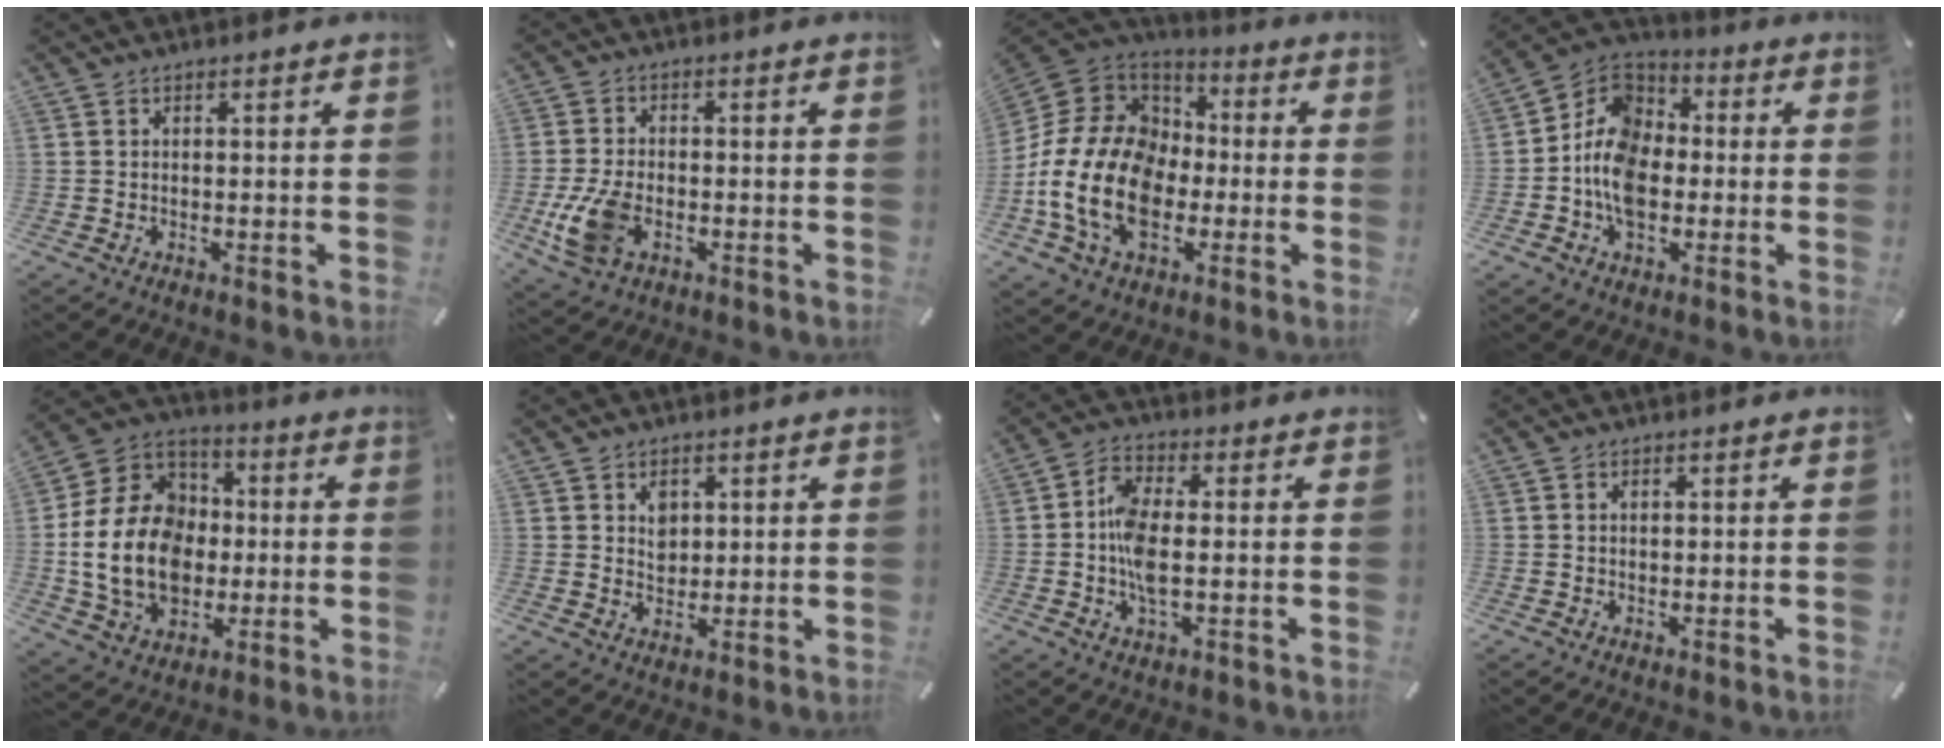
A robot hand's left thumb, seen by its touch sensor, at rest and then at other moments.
{"total": 9.6, "force": [-2.8, 6.1, 6.9], "torque": [-0.158, 0.000, -0.050]}
{"total": 20.2, "force": [-5.1, 15.6, 11.9], "torque": [-0.258, 0.026, -0.083]}
{"total": 12.3, "force": [-3.6, 9.4, 7.1], "torque": [-0.172, 0.018, -0.072]}
{"total": 20.6, "force": [-2.2, 16.2, 12.5], "torque": [-0.274, 0.020, -0.035]}
{"total": 4.3, "force": [1.4, 3.8, 1.5], "torque": [-0.008, -0.006, 0.019]}
{"total": 7.7, "force": [-0.6, 3.7, 6.7], "torque": [-0.145, 0.003, -0.013]}
{"total": 1.0, "force": [0.3, 0.7, 0.6], "torque": [-0.006, 0.002, 0.003]}